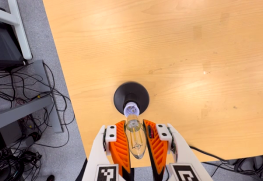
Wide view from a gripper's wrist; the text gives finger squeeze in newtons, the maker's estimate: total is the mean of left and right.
{"total": 23.8, "left": 25.1, "right": 22.5}